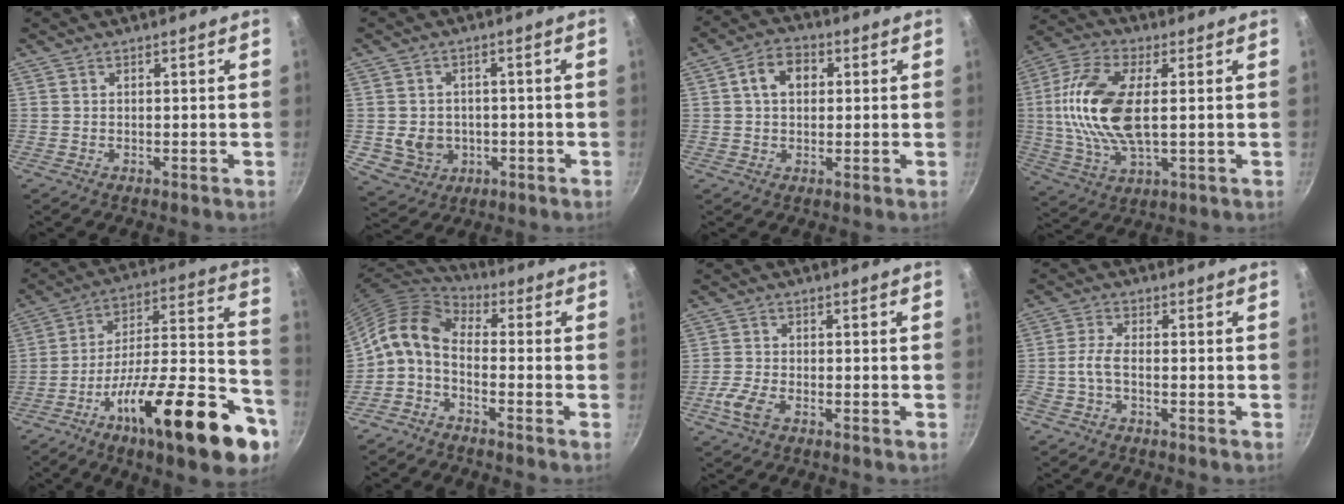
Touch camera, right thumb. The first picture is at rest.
{"total": 7.4, "force": [-1.3, 6.5, 3.2], "torque": [-0.040, 0.013, -0.005]}
{"total": 6.7, "force": [1.4, 4.9, 4.3], "torque": [-0.052, 0.012, 0.014]}
{"total": 16.7, "force": [1.5, 7.8, 14.6], "torque": [-0.297, 0.006, 0.021]}
{"total": 30.6, "force": [-14.8, 9.5, 25.1], "torque": [-0.316, 0.077, -0.240]}
{"total": 9.8, "force": [-0.9, 5.7, 8.0], "torque": [-0.158, 0.036, -0.034]}
{"total": 4.5, "force": [-2.3, 2.0, 3.2], "torque": [-0.075, 0.010, -0.052]}
{"total": 3.6, "force": [-1.7, 1.2, 2.9], "torque": [-0.076, 0.016, -0.043]}